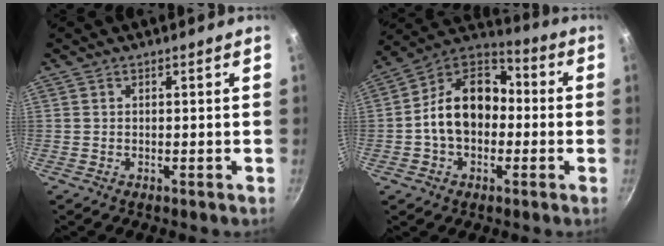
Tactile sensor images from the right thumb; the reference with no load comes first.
{"total": 15.8, "force": [-1.2, 11.4, 10.8], "torque": [-0.142, 0.049, -0.040]}